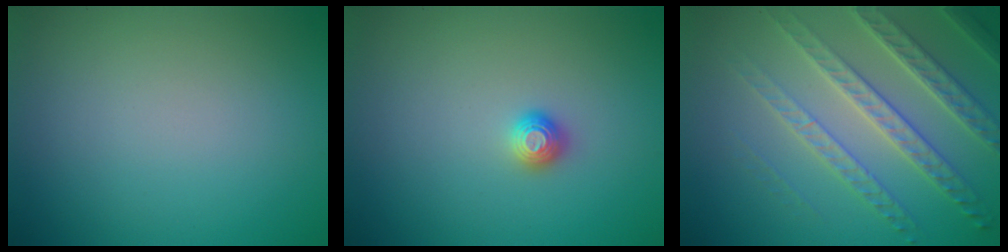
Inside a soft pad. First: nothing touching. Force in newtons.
{"total": 1.0, "press": 1.0, "slide": 0.1}
{"total": 6.5, "press": 4.8, "slide": 4.4}